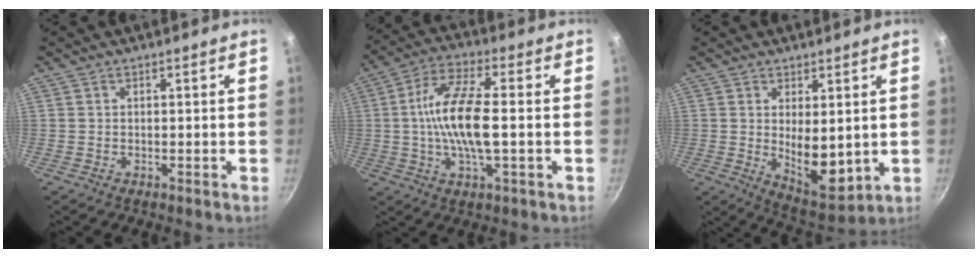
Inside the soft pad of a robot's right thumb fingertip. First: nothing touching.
{"total": 13.2, "force": [-0.6, 4.3, 12.5], "torque": [-0.242, 0.022, -0.023]}
{"total": 10.1, "force": [0.8, 4.6, 8.9], "torque": [-0.115, -0.034, 0.032]}